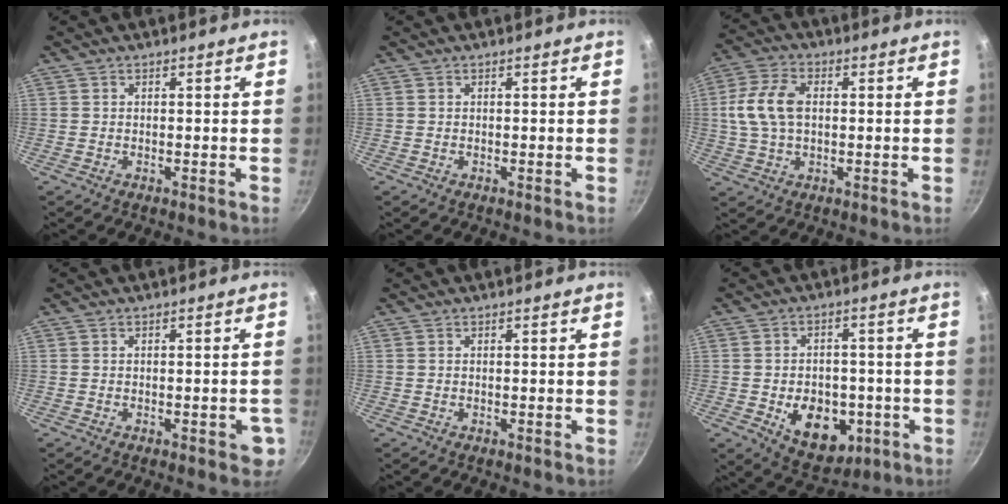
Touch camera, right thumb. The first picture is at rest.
{"total": 0.0}
{"total": 10.0, "force": [1.0, 6.3, 7.6], "torque": [-0.148, 0.018, 0.014]}
{"total": 3.9, "force": [-1.5, 1.6, 3.2], "torque": [-0.024, 0.002, -0.020]}
{"total": 0.0}
{"total": 12.9, "force": [-3.4, 9.2, 8.4], "torque": [-0.082, 0.004, -0.032]}